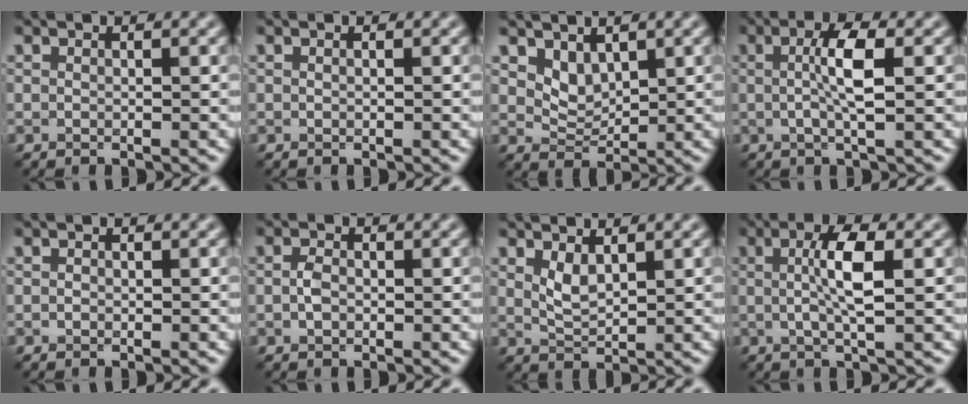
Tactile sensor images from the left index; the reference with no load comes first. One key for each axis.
{"total": 0.0}
{"total": 2.4, "fx": 1.5, "fy": 1.4, "fz": 1.1, "tx": -0.026, "ty": -0.011, "tz": 0.031}
{"total": 3.6, "fx": 0.3, "fy": 0.6, "fz": 3.5, "tx": -0.067, "ty": 0.006, "tz": 0.002}
{"total": 0.0}
{"total": 1.3, "fx": -0.2, "fy": 0.9, "fz": 0.9, "tx": -0.019, "ty": 0.003, "tz": -0.008}
{"total": 1.8, "fx": 1.1, "fy": 0.7, "fz": 1.3, "tx": -0.030, "ty": -0.005, "tz": 0.026}
{"total": 4.1, "fx": 0.4, "fy": 0.8, "fz": 4.0, "tx": -0.075, "ty": 0.005, "tz": 0.004}